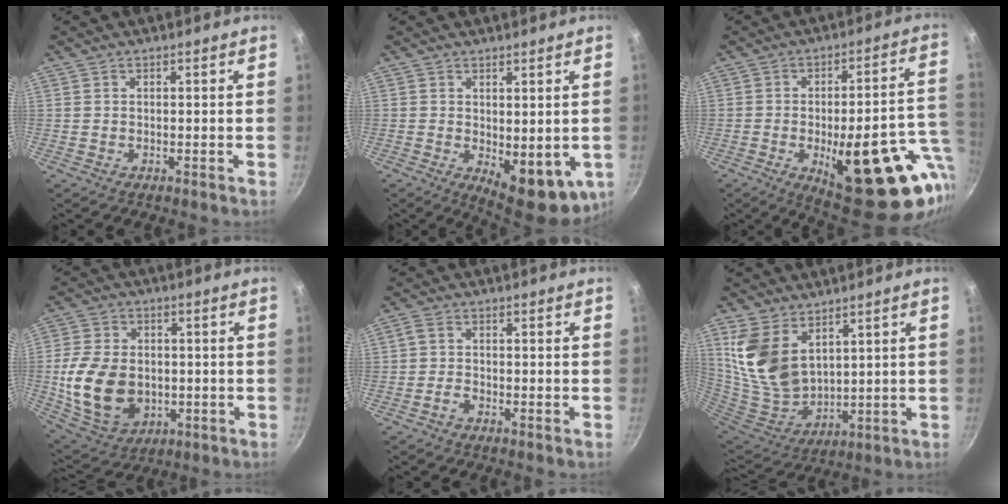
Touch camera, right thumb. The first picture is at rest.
{"total": 10.8, "force": [-0.8, 5.1, 9.4], "torque": [-0.095, -0.012, 0.004]}
{"total": 26.5, "force": [-7.7, 10.2, 23.2], "torque": [-0.261, 0.012, -0.089]}
{"total": 16.4, "force": [-1.9, 11.9, 11.1], "torque": [-0.198, 0.002, -0.017]}
{"total": 2.3, "force": [-1.4, 1.3, 1.3], "torque": [-0.033, 0.015, -0.034]}
{"total": 14.3, "force": [6.6, 9.0, 9.0], "torque": [-0.170, -0.054, 0.146]}